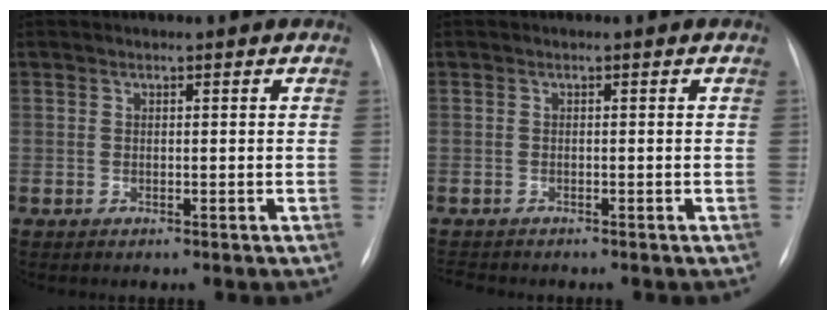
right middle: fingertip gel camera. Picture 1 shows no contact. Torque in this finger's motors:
{"motor_torque": [0.23, -0.26, -0.03, -0.01]}